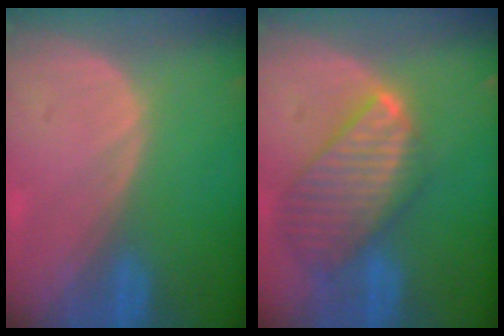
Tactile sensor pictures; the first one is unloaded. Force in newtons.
{"total": 9.7, "press": 8.4, "slide": 4.9}